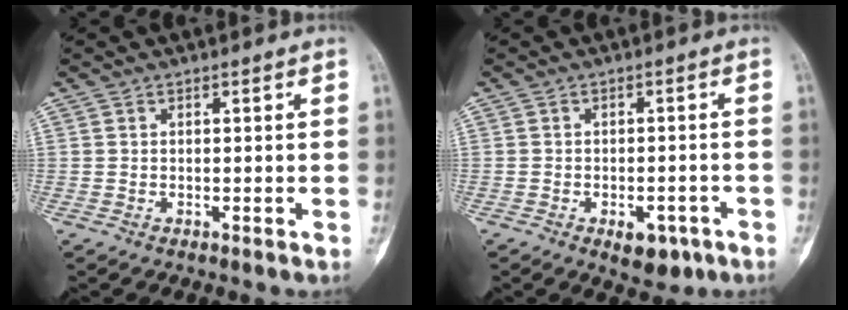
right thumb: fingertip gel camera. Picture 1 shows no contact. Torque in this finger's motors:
{"motor_torque": [1.50, 0.26, 0.66, -0.43, 0.05]}